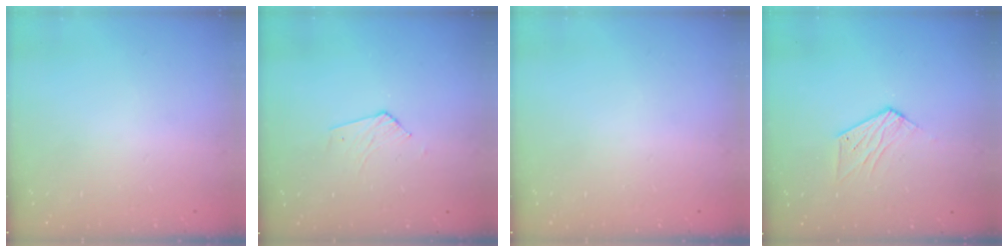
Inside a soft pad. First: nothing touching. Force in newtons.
{"total": 2.6, "press": 2.6, "slide": 0.2}
{"total": 0.0}
{"total": 6.6, "press": 6.5, "slide": 0.4}